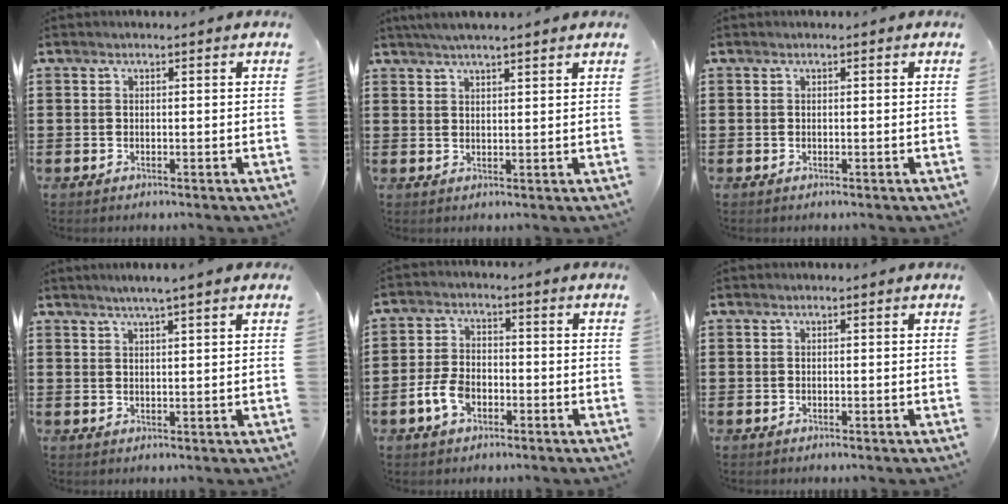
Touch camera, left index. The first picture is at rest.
{"total": 2.9, "force": [2.6, 0.0, 1.3], "torque": [-0.031, 0.004, 0.049]}
{"total": 0.0}
{"total": 2.2, "force": [1.8, -0.3, 1.3], "torque": [-0.029, 0.003, 0.033]}
{"total": 5.4, "force": [-2.3, 3.2, 3.7], "torque": [-0.090, 0.002, -0.048]}
{"total": 0.0}